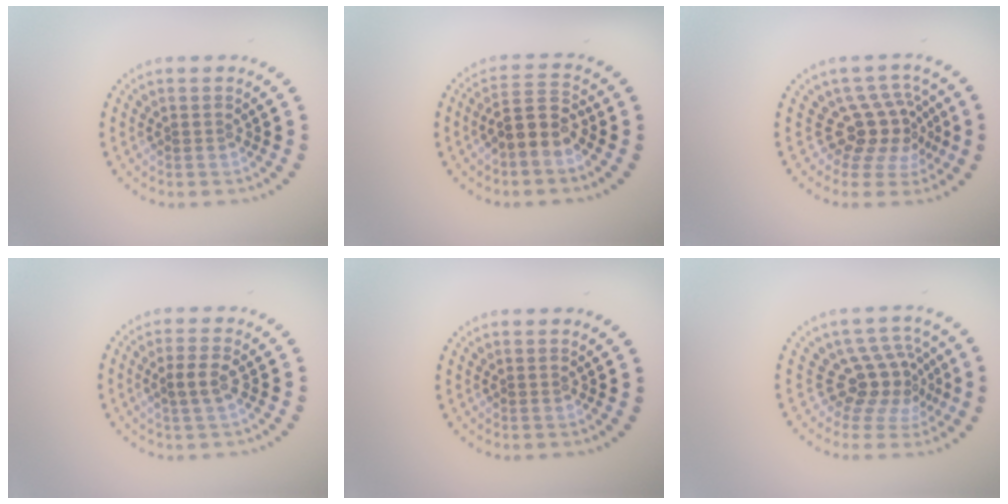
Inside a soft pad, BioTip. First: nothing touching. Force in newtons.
{"total": 3.4, "press": 3.1, "slide": 1.4}
{"total": 4.0, "press": 2.8, "slide": 2.9}
{"total": 2.1, "press": 2.0, "slide": 0.7}
{"total": 0.0}
{"total": 4.0, "press": 2.8, "slide": 2.8}